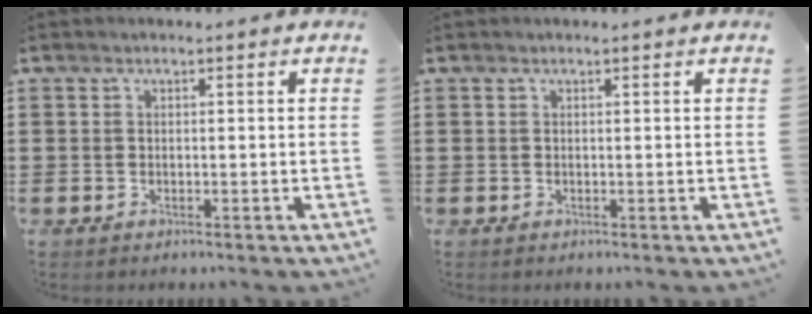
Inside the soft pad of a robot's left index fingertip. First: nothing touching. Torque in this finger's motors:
{"motor_torque": [-0.02, -0.01, 0.00, 0.00]}